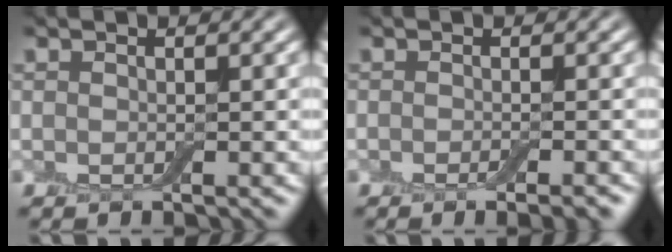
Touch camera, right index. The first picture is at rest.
{"total": 2.2, "force": [-1.2, 0.6, 1.7], "torque": [-0.016, -0.001, -0.018]}